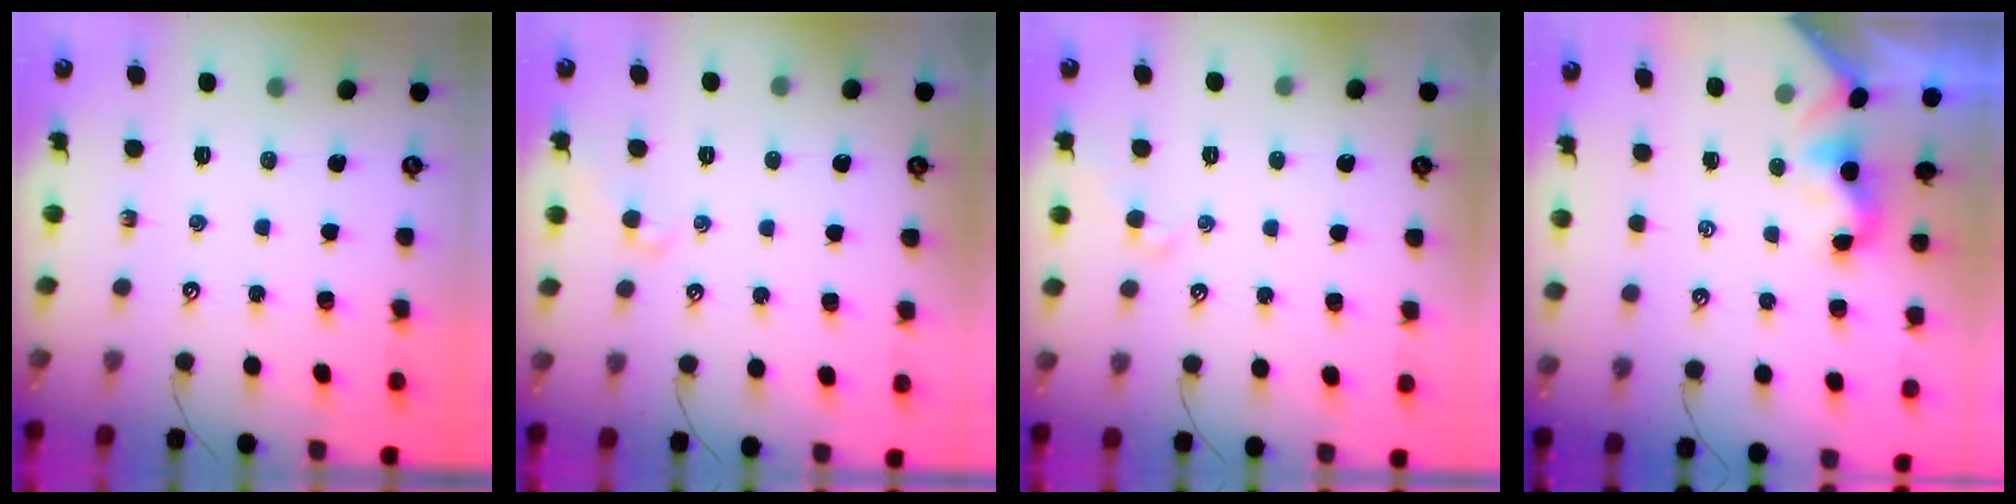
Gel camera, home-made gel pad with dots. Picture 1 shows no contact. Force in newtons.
{"total": 0.5, "press": 0.1, "slide": 0.5}
{"total": 1.9, "press": 1.8, "slide": 0.4}
{"total": 1.9, "press": 1.9, "slide": 0.5}